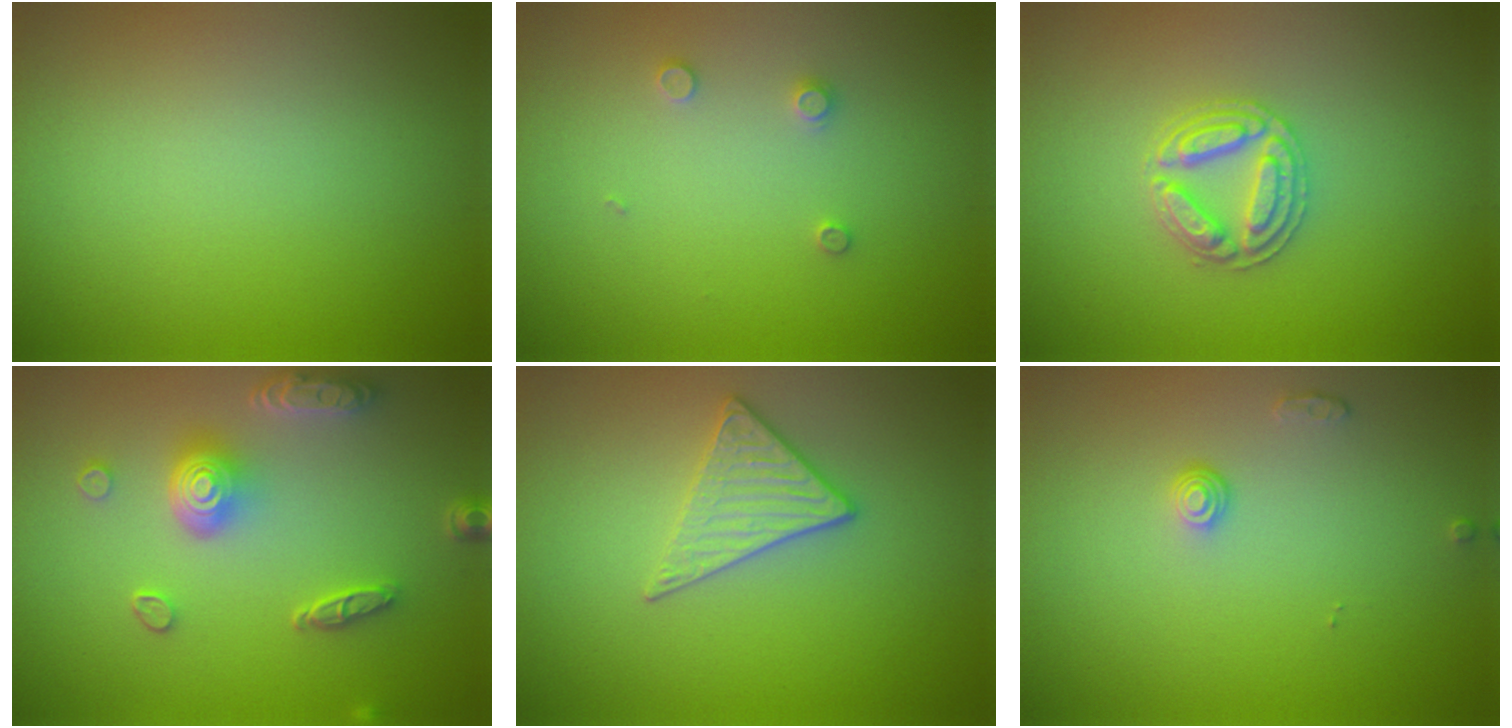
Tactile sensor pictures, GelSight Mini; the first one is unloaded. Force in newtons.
{"total": 1.0, "press": 1.0, "slide": 0.2}
{"total": 2.9, "press": 2.9, "slide": 0.5}
{"total": 5.1, "press": 4.1, "slide": 3.1}
{"total": 2.7, "press": 2.6, "slide": 1.0}
{"total": 1.1, "press": 0.8, "slide": 0.8}